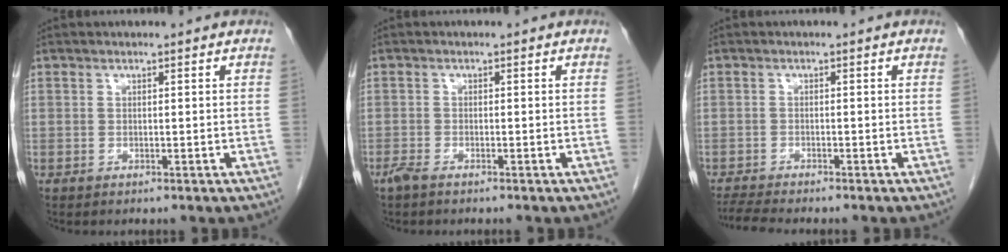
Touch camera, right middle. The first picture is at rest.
{"total": 1.7, "force": [-1.4, 0.3, 1.0], "torque": [-0.024, -0.003, -0.028]}
{"total": 4.8, "force": [-4.4, -0.1, 1.9], "torque": [-0.034, -0.014, -0.073]}